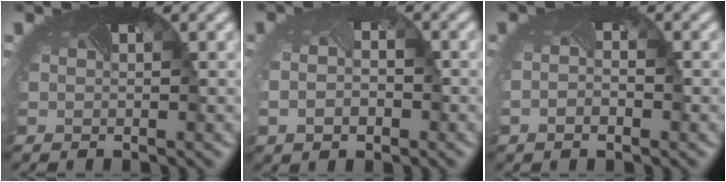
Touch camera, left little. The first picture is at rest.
{"total": 2.9, "force": [-0.7, 2.0, 2.0], "torque": [-0.047, -0.014, -0.008]}
{"total": 1.4, "force": [-0.6, 0.5, 1.1], "torque": [-0.023, -0.010, -0.009]}